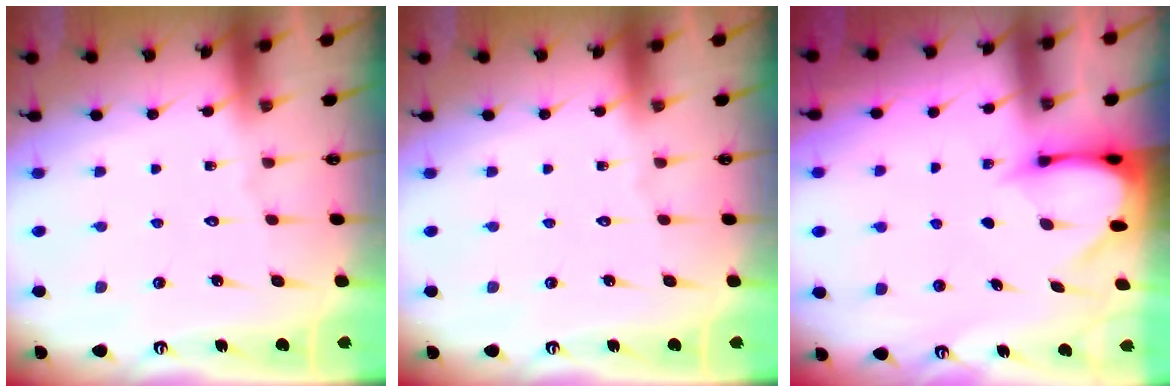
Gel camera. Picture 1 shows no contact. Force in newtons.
{"total": 0.0}
{"total": 3.5, "press": 3.4, "slide": 0.3}